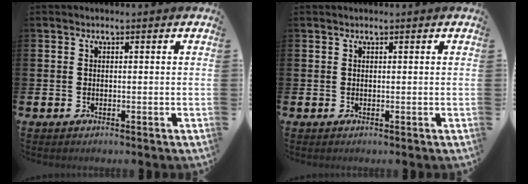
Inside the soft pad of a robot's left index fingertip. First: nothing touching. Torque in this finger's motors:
{"motor_torque": [0.26, 0.07, -0.08, 0.00]}